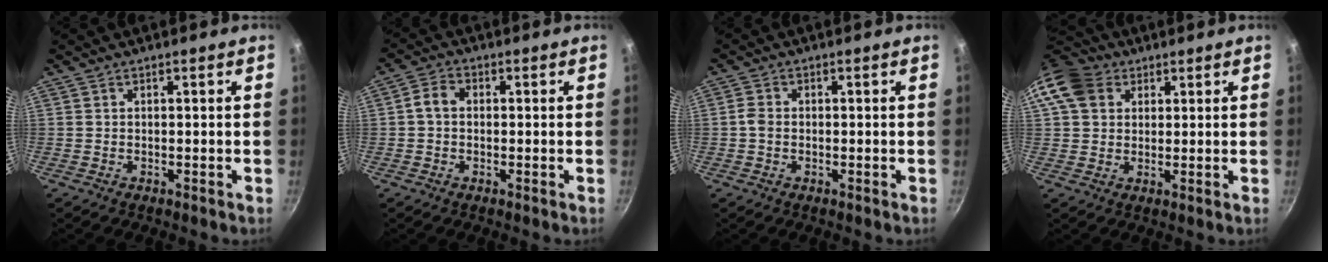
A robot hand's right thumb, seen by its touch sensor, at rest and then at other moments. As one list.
[{"total": 3.5, "force": [0.0, 2.7, 2.2], "torque": [-0.040, 0.011, -0.009]}, {"total": 2.2, "force": [-0.2, 1.8, 1.3], "torque": [-0.025, 0.009, -0.008]}, {"total": 10.1, "force": [3.7, 8.0, 4.9], "torque": [-0.071, 0.010, 0.055]}]